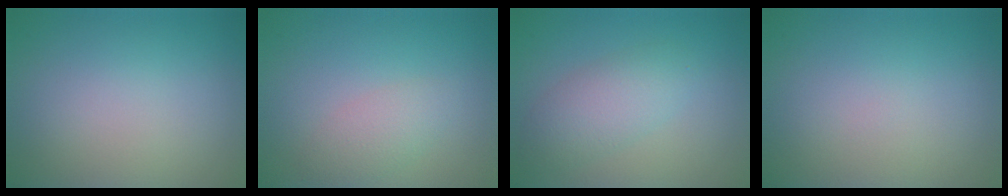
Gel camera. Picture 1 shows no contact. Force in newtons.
{"total": 2.1, "press": 2.1, "slide": 0.2}
{"total": 3.2, "press": 3.2, "slide": 0.0}
{"total": 0.0}